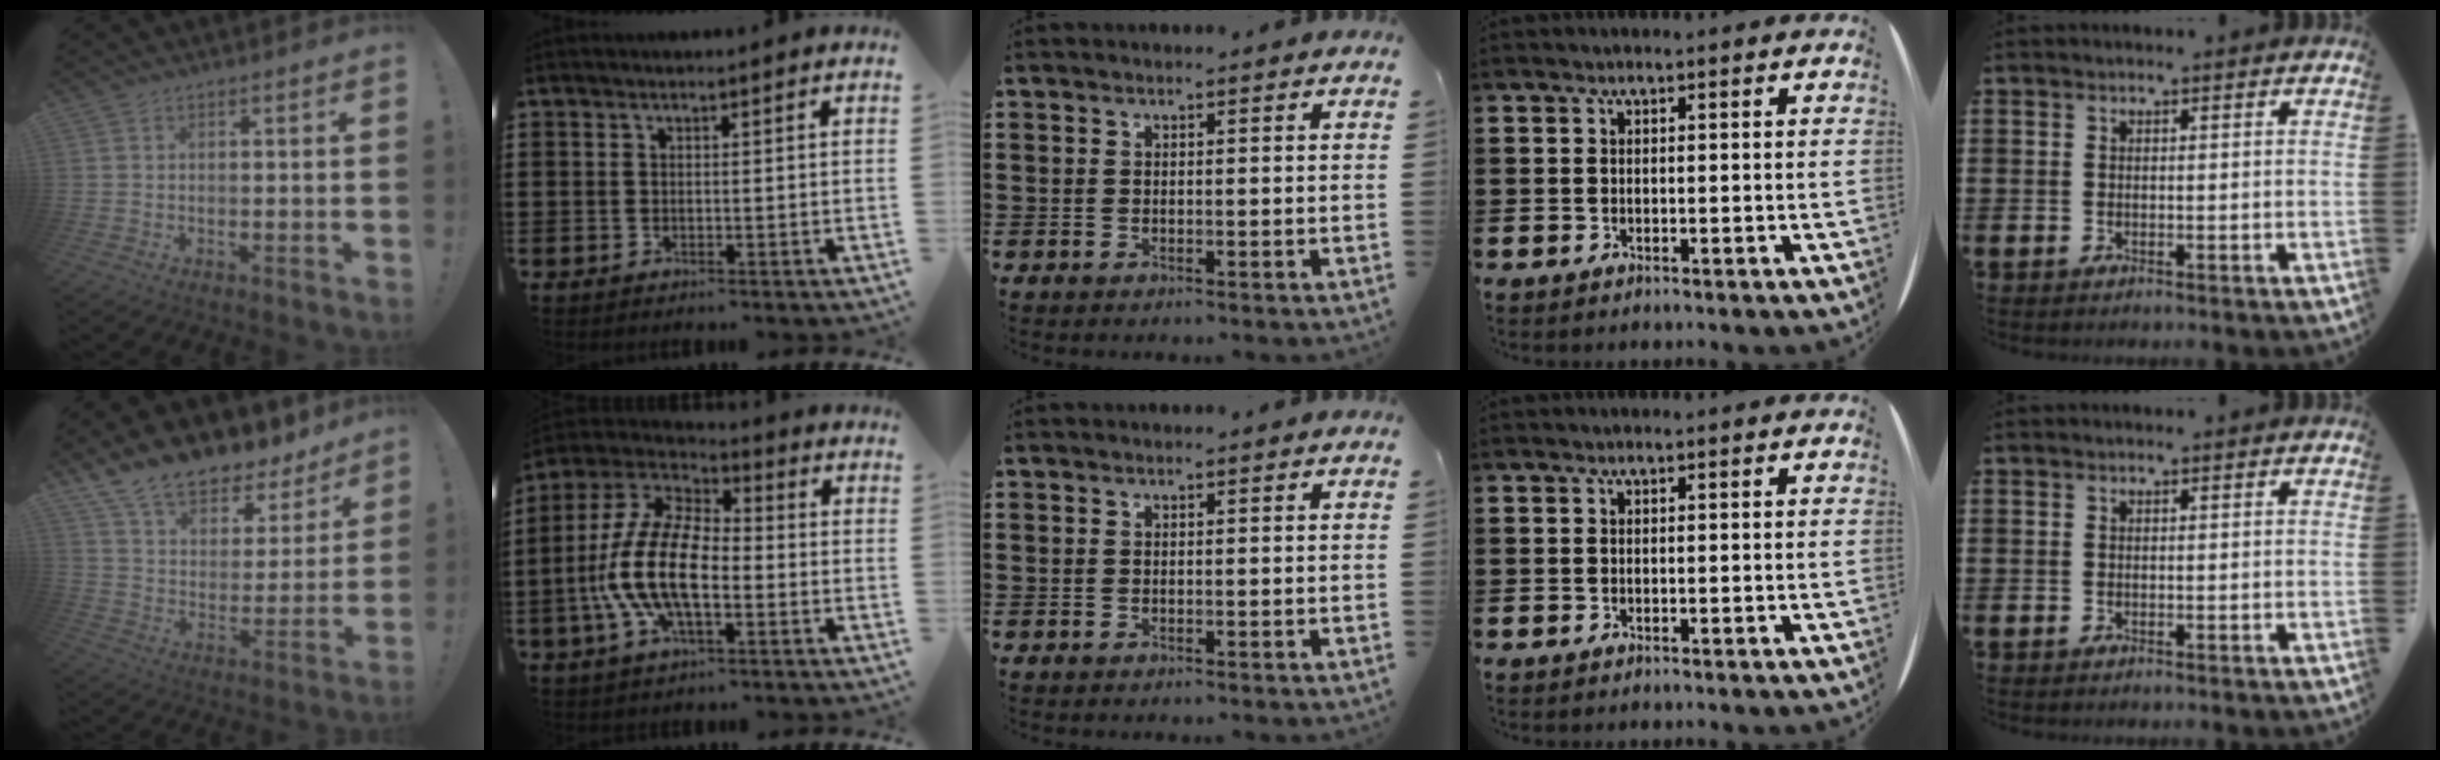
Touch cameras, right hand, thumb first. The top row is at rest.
{"thumb": {"total": 13.6, "force": [11.7, 5.1, 4.5], "torque": [-0.084, -0.098, 0.212]}, "index": {"total": 13.7, "force": [-2.9, 6.3, 11.7], "torque": [-0.283, -0.007, -0.063]}}